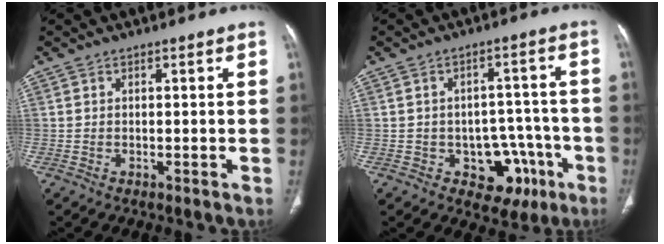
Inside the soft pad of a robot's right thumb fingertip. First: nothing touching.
{"total": 9.8, "force": [-4.2, 7.0, 5.5], "torque": [-0.027, 0.039, -0.043]}